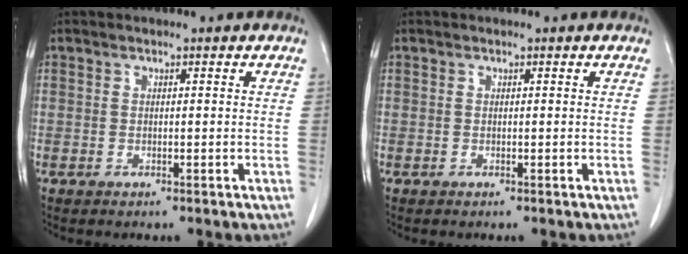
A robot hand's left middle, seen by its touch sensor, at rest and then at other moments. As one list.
[{"total": 0.0}]